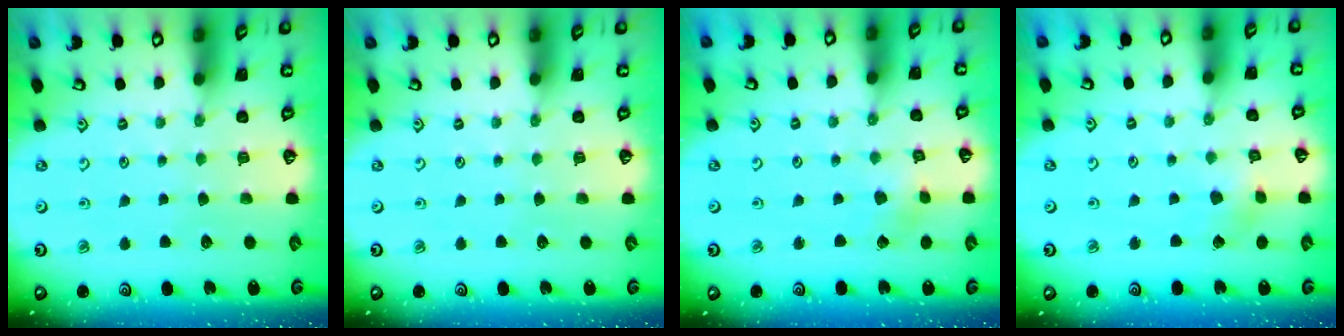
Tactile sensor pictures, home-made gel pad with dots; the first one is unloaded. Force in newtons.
{"total": 0.0}
{"total": 2.4, "press": 2.4, "slide": 0.2}
{"total": 2.8, "press": 2.8, "slide": 0.3}